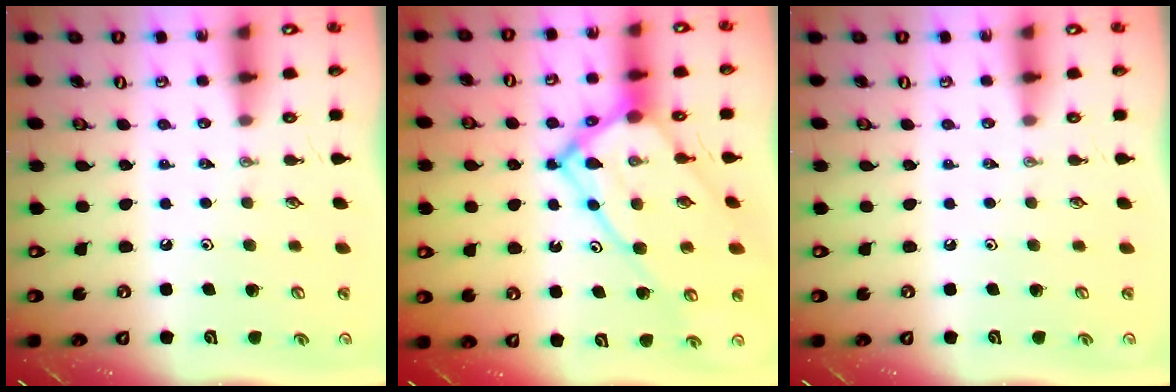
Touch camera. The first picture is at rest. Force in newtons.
{"total": 19.3, "press": 19.3, "slide": 1.8}
{"total": 0.0}